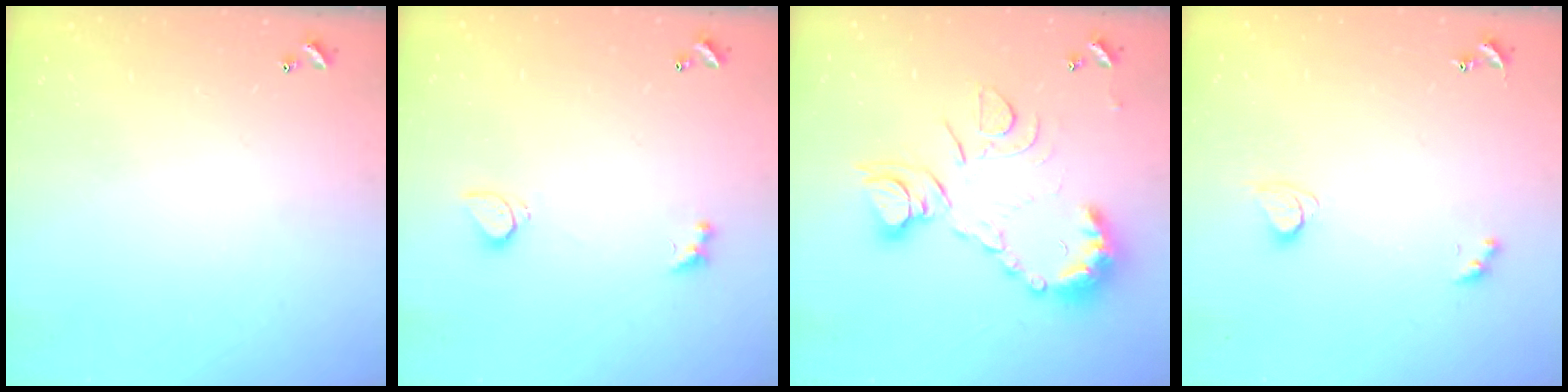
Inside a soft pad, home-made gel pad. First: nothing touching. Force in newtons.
{"total": 2.2, "press": 2.1, "slide": 0.6}
{"total": 13.9, "press": 13.7, "slide": 2.0}
{"total": 2.4, "press": 2.3, "slide": 0.6}